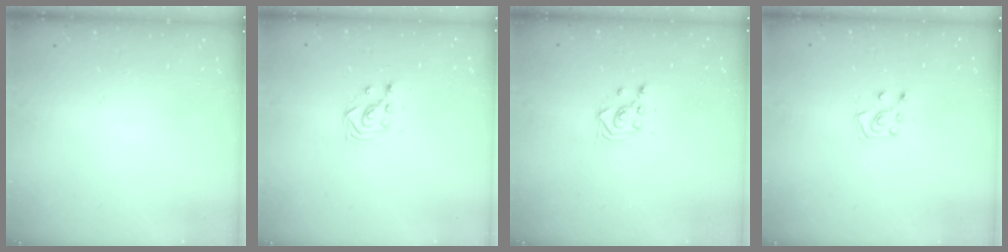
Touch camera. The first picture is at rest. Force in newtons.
{"total": 3.5, "press": 3.5, "slide": 0.4}
{"total": 3.4, "press": 3.1, "slide": 1.2}
{"total": 7.0, "press": 6.9, "slide": 0.6}